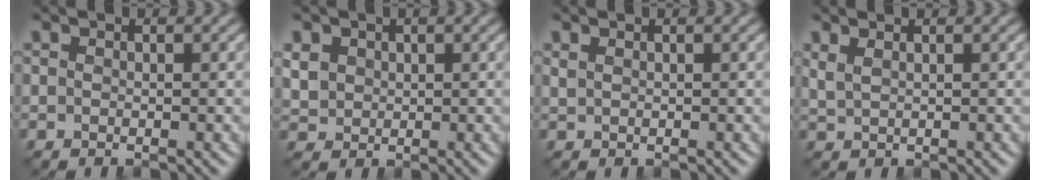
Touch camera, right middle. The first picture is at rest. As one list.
[{"total": 2.4, "force": [0.8, 2.1, 0.9], "torque": [-0.029, -0.003, 0.019]}, {"total": 0.7, "force": [0.6, 0.2, 0.3], "torque": [-0.010, 0.002, 0.015]}, {"total": 1.9, "force": [1.3, 0.8, 1.2], "torque": [-0.021, 0.001, 0.024]}]